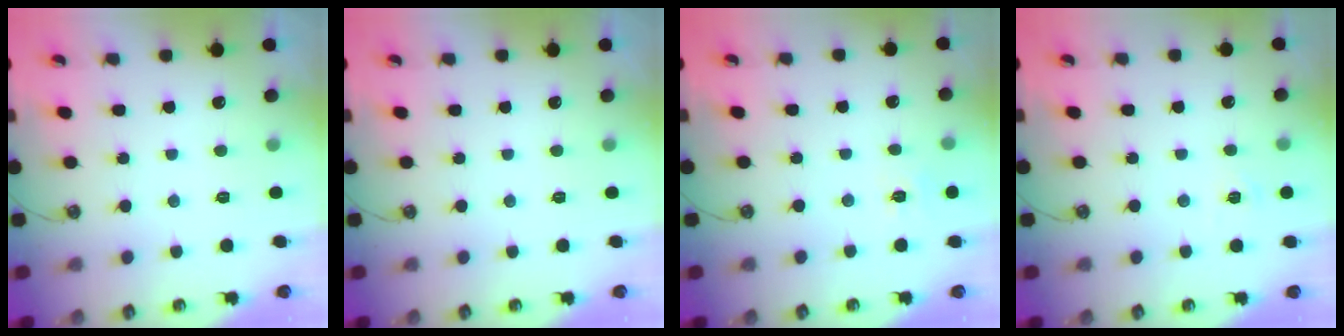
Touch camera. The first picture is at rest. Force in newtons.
{"total": 0.0}
{"total": 5.4, "press": 5.4, "slide": 0.8}
{"total": 3.6, "press": 3.6, "slide": 0.4}